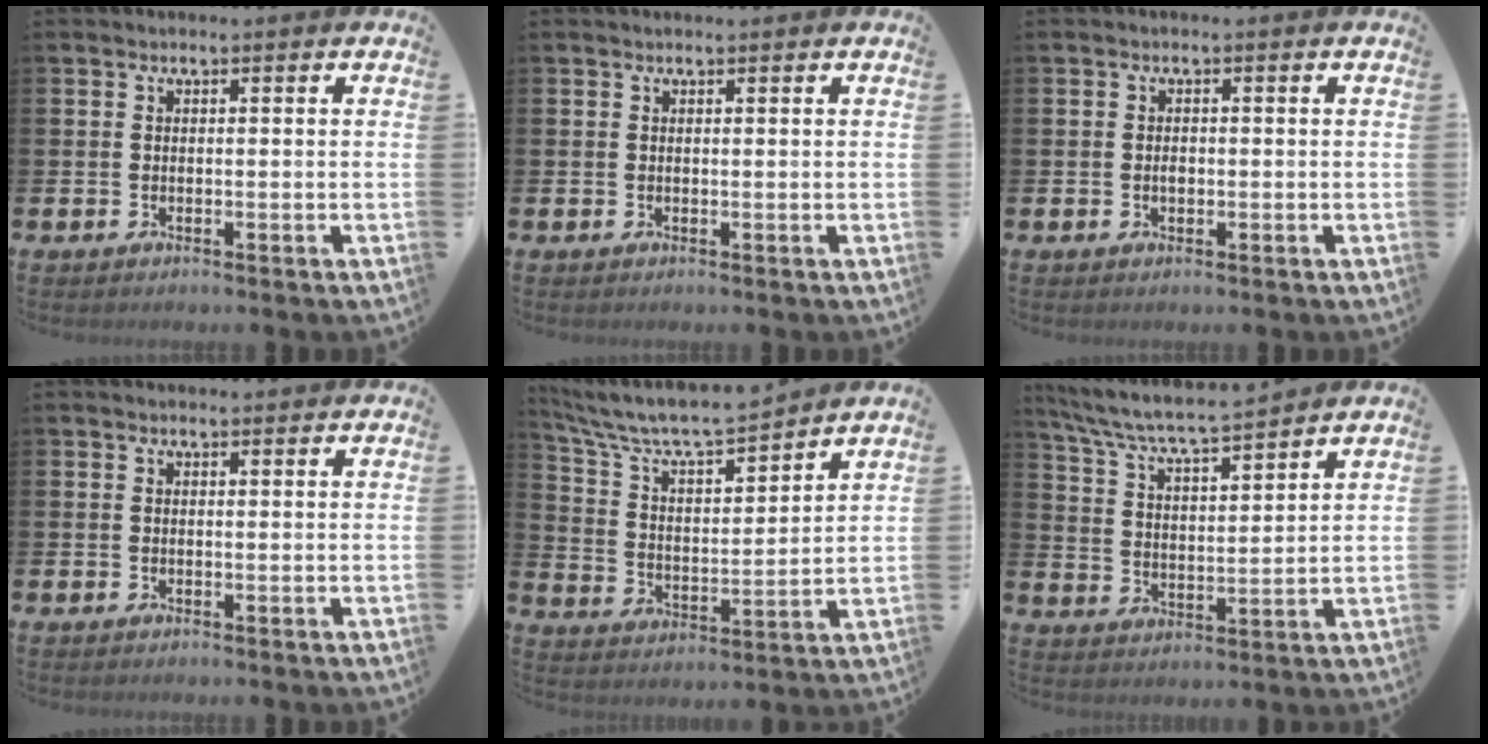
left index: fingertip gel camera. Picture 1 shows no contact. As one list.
[{"total": 0.0}, {"total": 1.1, "force": [-0.1, 0.7, 0.8], "torque": [-0.013, 0.002, -0.004]}, {"total": 0.6, "force": [0.6, 0.1, 0.2], "torque": [0.002, -0.001, 0.009]}, {"total": 7.8, "force": [7.3, 1.2, 2.3], "torque": [-0.088, -0.054, 0.126]}, {"total": 6.4, "force": [6.1, 0.2, 2.0], "torque": [-0.073, -0.046, 0.103]}]